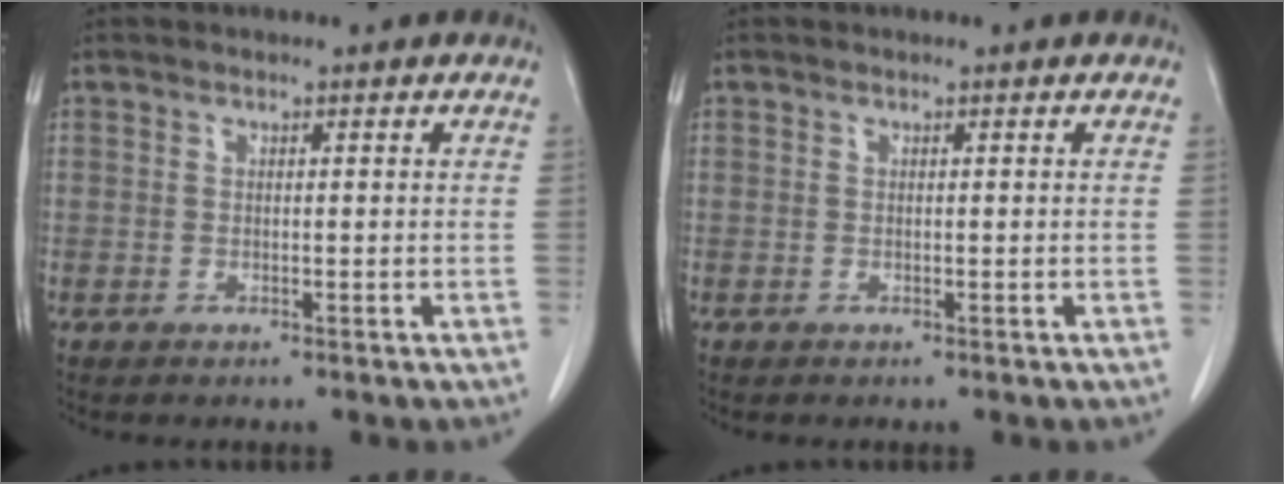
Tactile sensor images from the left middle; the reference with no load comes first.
{"total": 0.0}